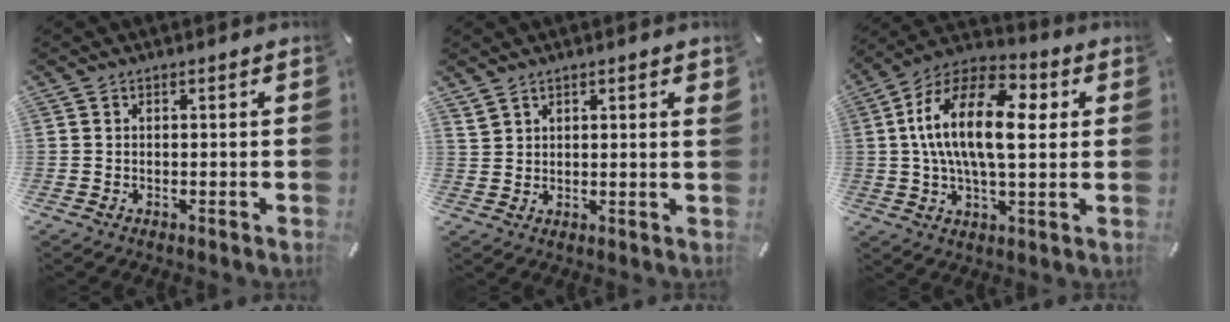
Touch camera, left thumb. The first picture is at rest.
{"total": 2.3, "force": [1.9, 0.7, 1.0], "torque": [-0.024, -0.001, 0.036]}
{"total": 18.5, "force": [3.2, 9.2, 15.7], "torque": [-0.310, -0.001, 0.044]}